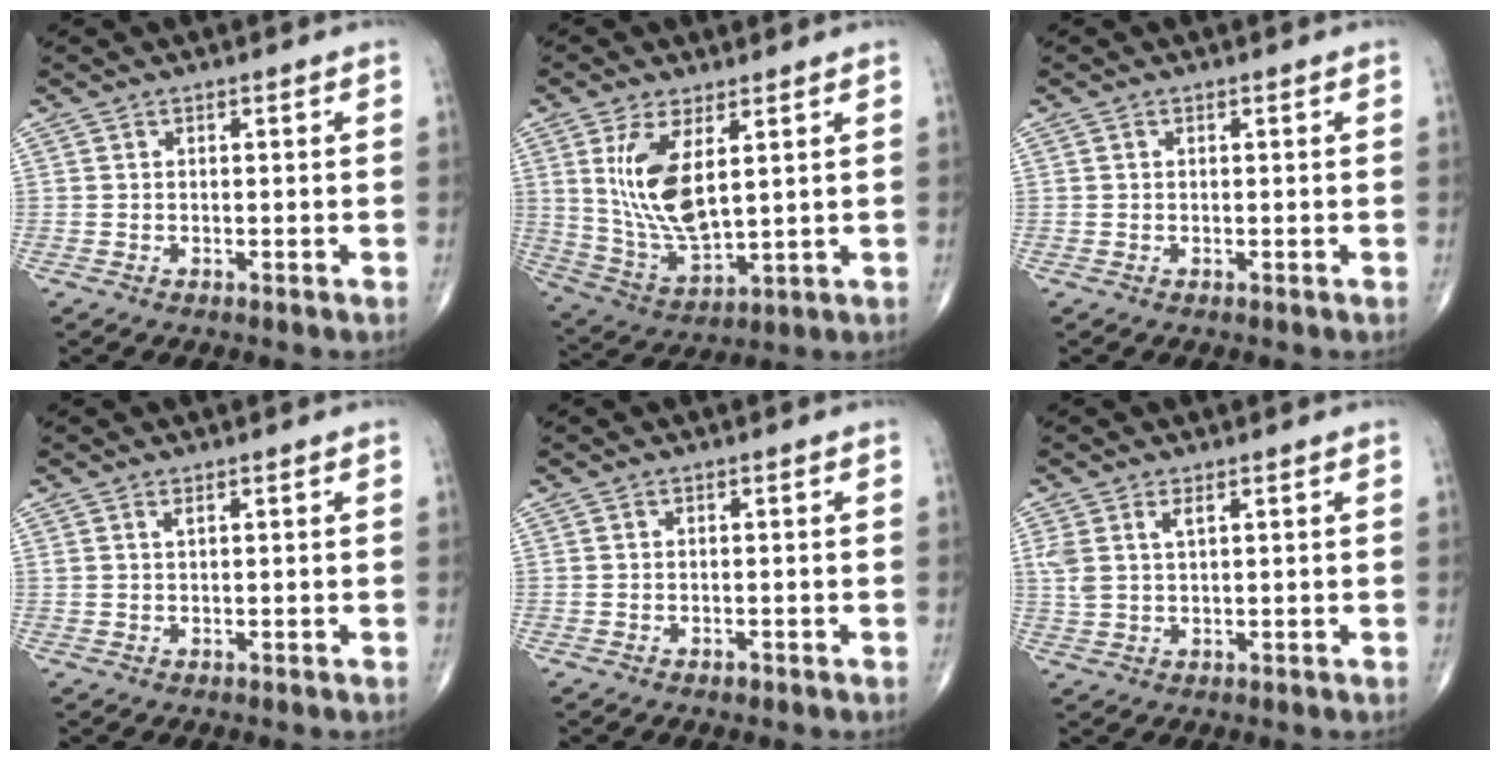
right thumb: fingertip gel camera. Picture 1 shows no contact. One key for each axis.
{"total": 12.8, "fx": 3.6, "fy": 5.5, "fz": 10.9, "tx": -0.213, "ty": -0.026, "tz": 0.088}
{"total": 0.0}
{"total": 0.7, "fx": 0.5, "fy": 0.1, "fz": 0.6, "tx": -0.013, "ty": 0.001, "tz": 0.009}
{"total": 0.7, "fx": -0.4, "fy": 0.4, "fz": 0.3, "tx": -0.003, "ty": 0.000, "tz": -0.008}
{"total": 4.0, "fx": 1.7, "fy": 1.8, "fz": 3.2, "tx": -0.076, "ty": 0.004, "tz": 0.041}